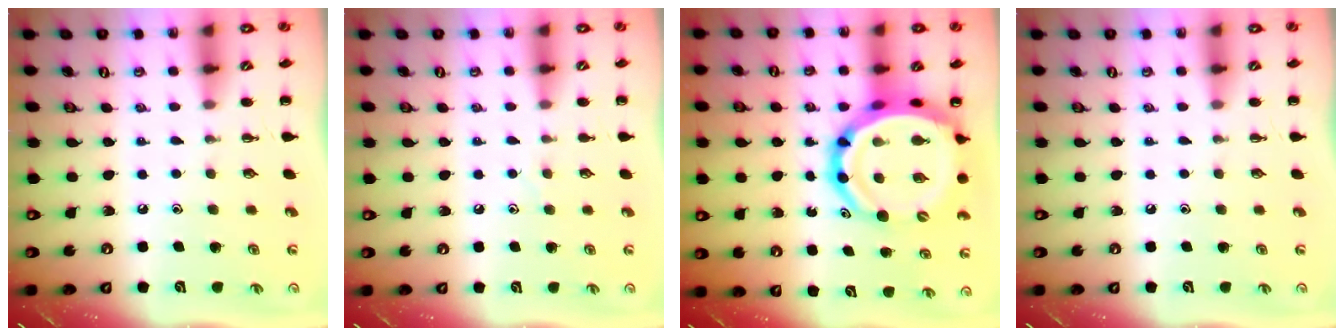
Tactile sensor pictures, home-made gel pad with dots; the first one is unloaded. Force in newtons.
{"total": 4.0, "press": 3.9, "slide": 0.9}
{"total": 19.9, "press": 19.2, "slide": 5.2}
{"total": 0.0}